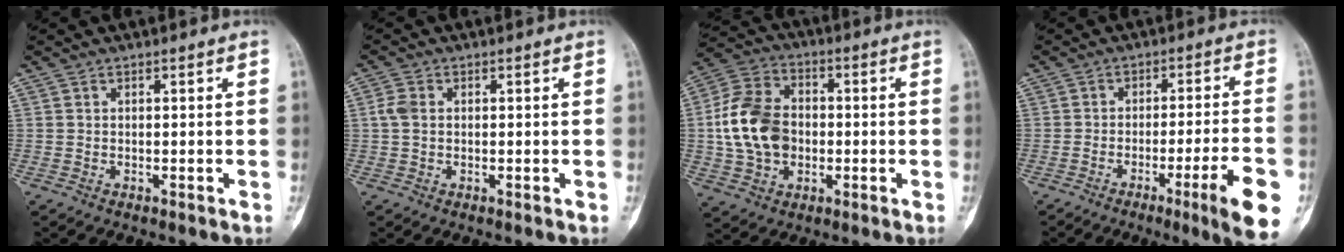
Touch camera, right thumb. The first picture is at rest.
{"total": 2.6, "force": [0.2, 1.8, 1.9], "torque": [-0.048, 0.004, 0.000]}
{"total": 14.5, "force": [-0.7, 10.7, 9.8], "torque": [-0.172, 0.022, -0.015]}
{"total": 12.5, "force": [-5.3, 0.7, 11.3], "torque": [-0.154, 0.004, -0.074]}